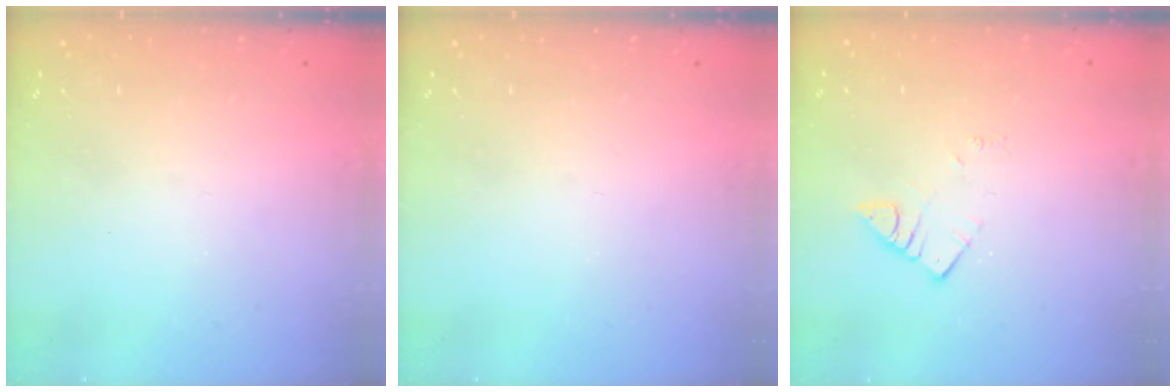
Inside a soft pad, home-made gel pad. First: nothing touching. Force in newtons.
{"total": 0.0}
{"total": 3.3, "press": 3.3, "slide": 0.2}